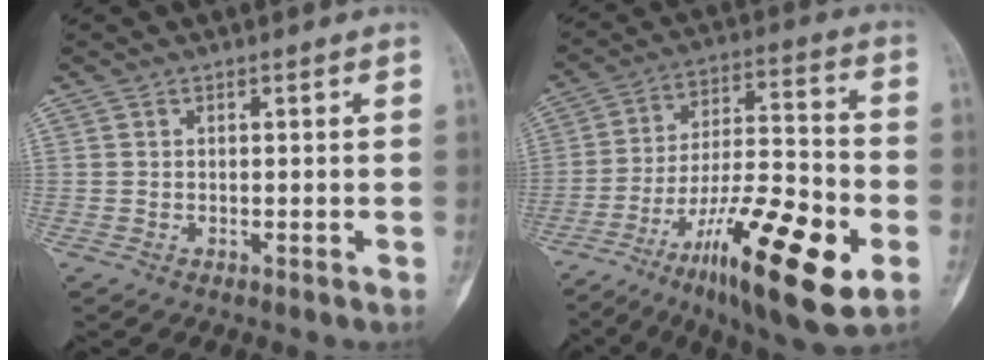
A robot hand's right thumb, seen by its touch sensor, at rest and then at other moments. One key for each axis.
{"total": 23.4, "fx": -10.1, "fy": 6.3, "fz": 20.2, "tx": -0.328, "ty": 0.044, "tz": -0.161}